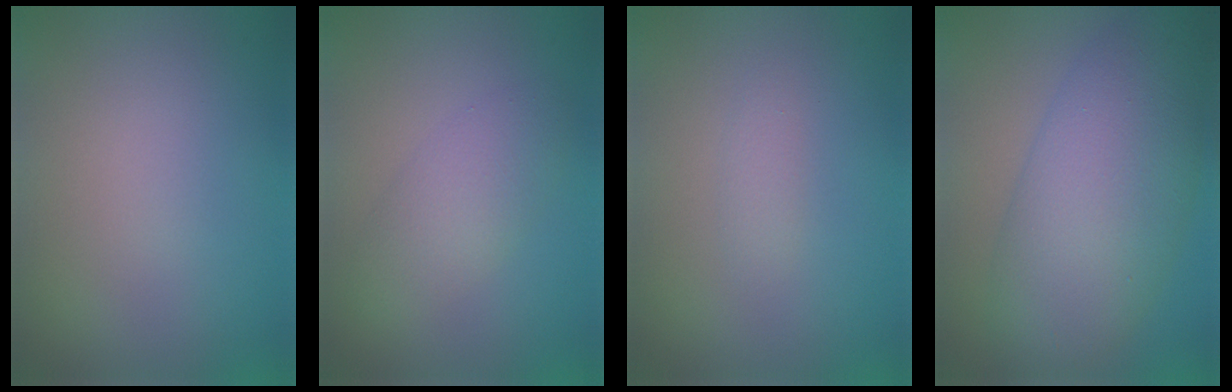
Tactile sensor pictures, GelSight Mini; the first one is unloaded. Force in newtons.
{"total": 3.0, "press": 3.0, "slide": 0.1}
{"total": 0.9, "press": 0.9, "slide": 0.0}
{"total": 9.3, "press": 9.3, "slide": 0.2}